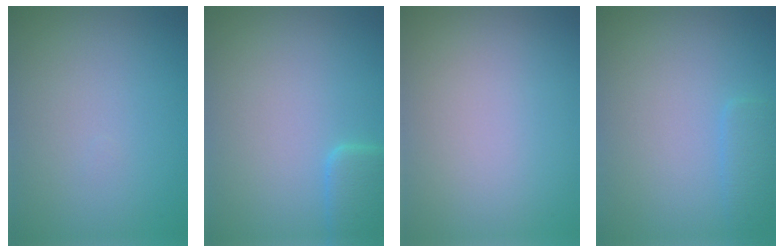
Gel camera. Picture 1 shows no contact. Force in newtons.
{"total": 2.5, "press": 2.5, "slide": 0.2}
{"total": 0.0}
{"total": 1.6, "press": 1.6, "slide": 0.0}